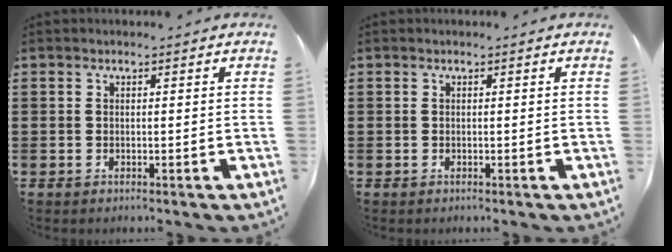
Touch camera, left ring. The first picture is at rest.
{"total": 0.0}